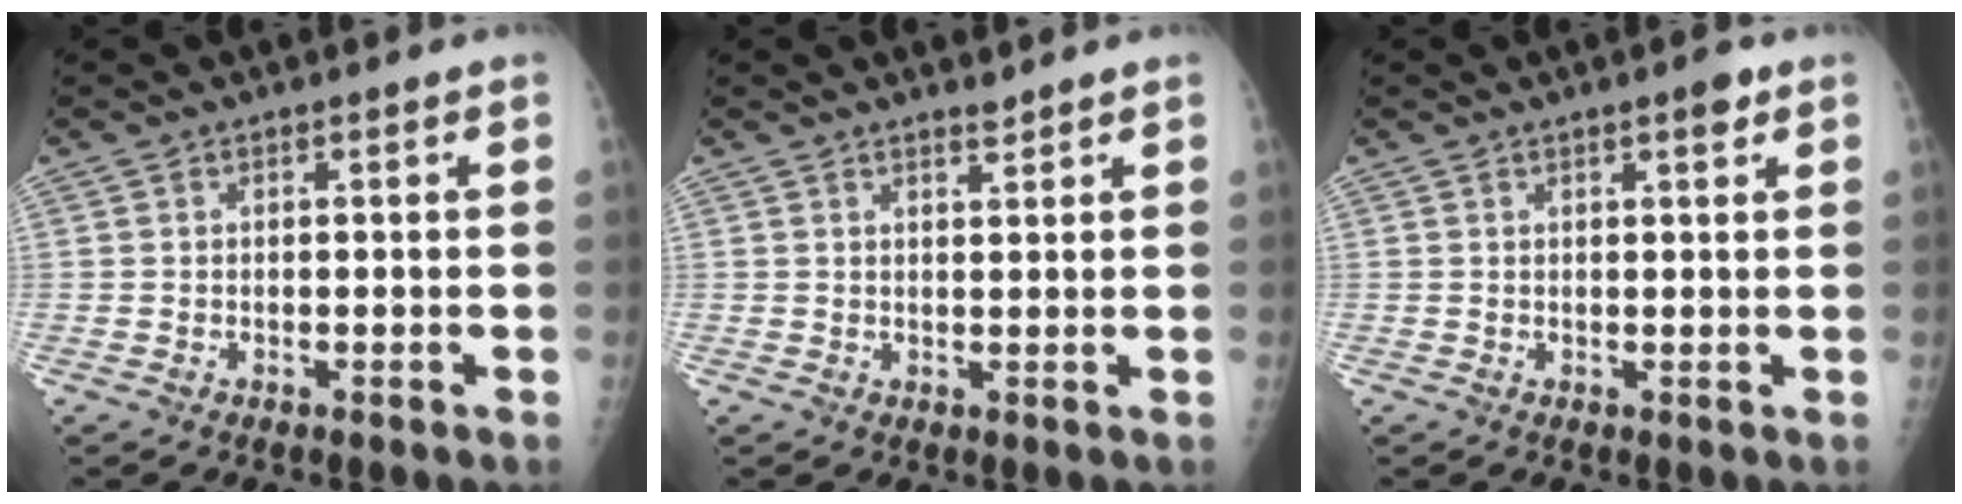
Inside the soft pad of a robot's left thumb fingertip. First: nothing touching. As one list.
[{"total": 1.5, "force": [1.4, 0.2, 0.6], "torque": [-0.004, -0.013, 0.024]}, {"total": 2.3, "force": [1.4, 0.6, 1.8], "torque": [-0.021, -0.005, 0.017]}]